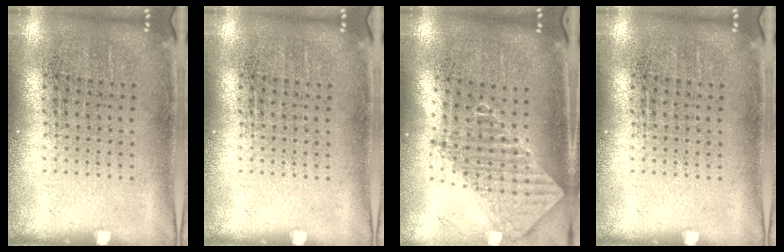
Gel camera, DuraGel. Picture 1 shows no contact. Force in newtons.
{"total": 0.0}
{"total": 2.0, "press": 1.6, "slide": 1.2}
{"total": 0.0}